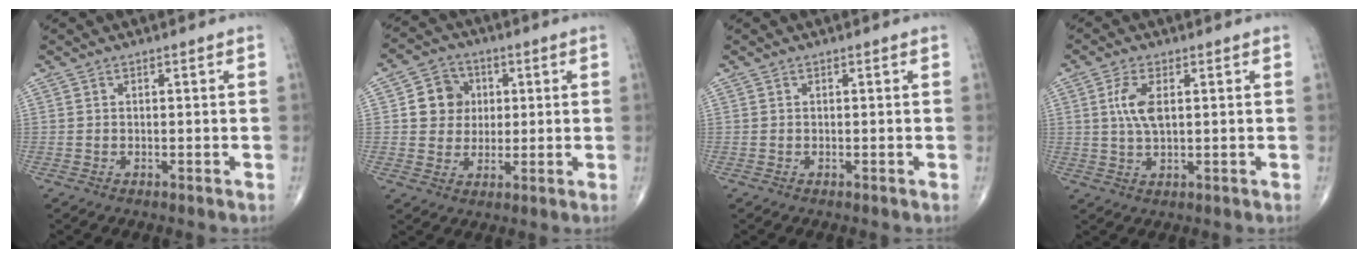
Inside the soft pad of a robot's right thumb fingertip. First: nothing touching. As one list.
[{"total": 8.1, "force": [1.5, 7.3, 3.2], "torque": [-0.016, 0.000, 0.021]}, {"total": 0.0}, {"total": 5.6, "force": [1.2, 2.5, 4.8], "torque": [-0.105, -0.002, 0.024]}]